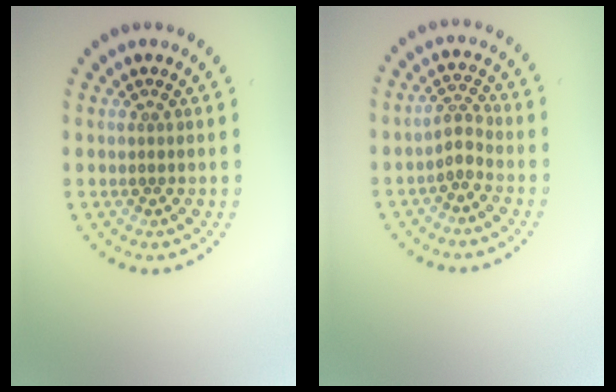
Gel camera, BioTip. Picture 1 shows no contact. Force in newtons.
{"total": 1.8, "press": 1.3, "slide": 1.2}